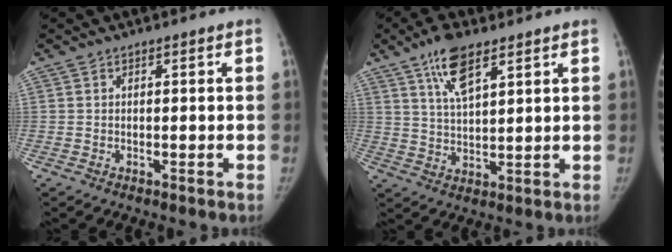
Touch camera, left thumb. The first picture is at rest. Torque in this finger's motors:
{"motor_torque": [0.54, -0.65, 1.58, -1.03, 0.35]}